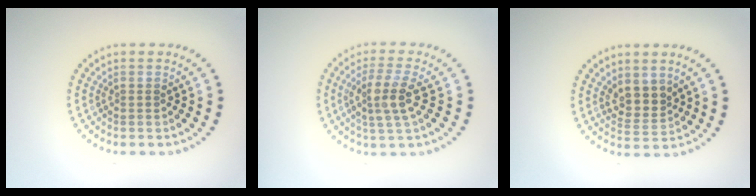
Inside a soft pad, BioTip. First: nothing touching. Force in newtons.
{"total": 3.4, "press": 2.9, "slide": 1.7}
{"total": 2.6, "press": 2.2, "slide": 1.4}